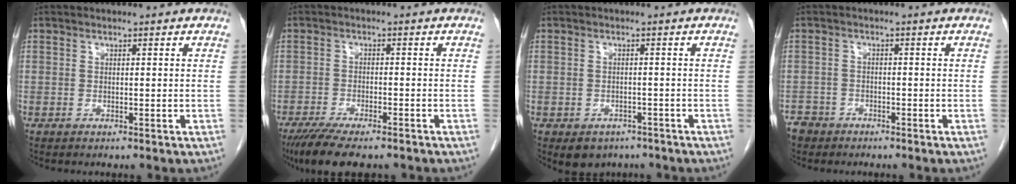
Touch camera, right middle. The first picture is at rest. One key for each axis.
{"total": 10.1, "fx": -8.0, "fy": 2.4, "fz": 5.7, "tx": -0.087, "ty": -0.015, "tz": -0.125}
{"total": 4.4, "fx": -3.2, "fy": 2.9, "fz": 1.0, "tx": -0.007, "ty": 0.005, "tz": -0.039}
{"total": 3.4, "fx": -2.7, "fy": 2.0, "fz": -0.1, "tx": -0.003, "ty": 0.005, "tz": -0.052}